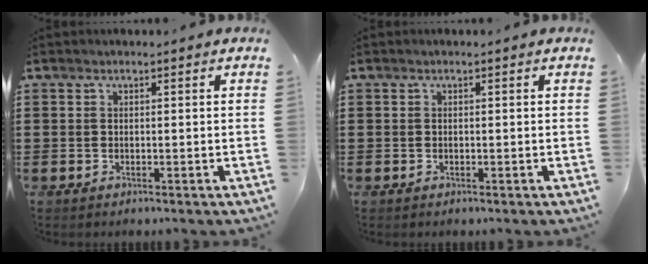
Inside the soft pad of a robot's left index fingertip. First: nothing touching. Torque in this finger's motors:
{"motor_torque": [-0.24, 0.07, -0.01, -0.01]}